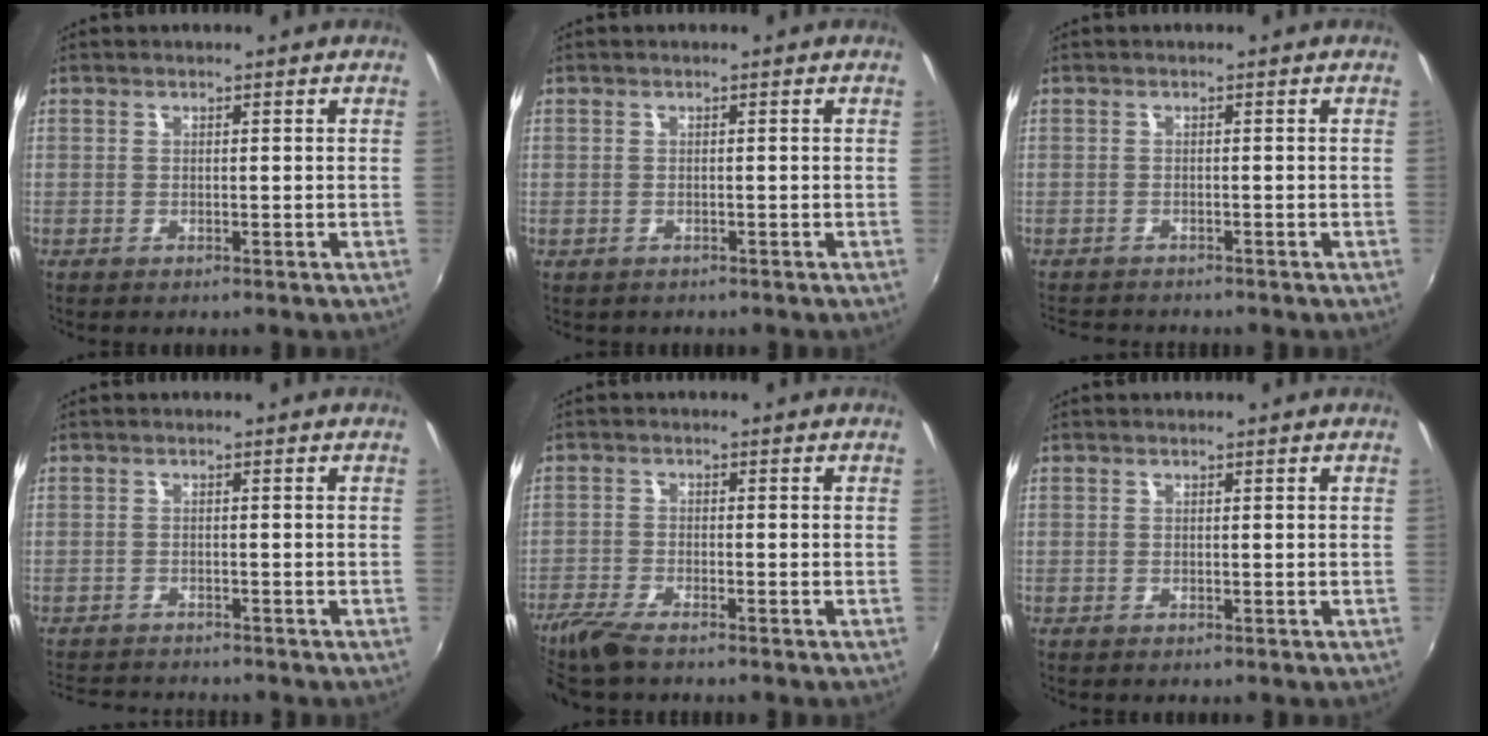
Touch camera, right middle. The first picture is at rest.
{"total": 1.0, "force": [-0.4, 0.9, 0.0], "torque": [-0.001, -0.004, -0.004]}
{"total": 3.9, "force": [-3.7, 0.7, 0.9], "torque": [-0.029, -0.021, -0.063]}
{"total": 6.4, "force": [-6.1, 1.1, 1.6], "torque": [-0.048, -0.014, -0.099]}
{"total": 6.9, "force": [-5.7, 1.1, 3.6], "torque": [-0.099, -0.026, -0.112]}
{"total": 0.0}